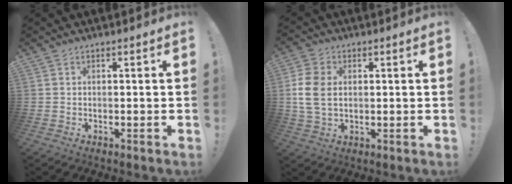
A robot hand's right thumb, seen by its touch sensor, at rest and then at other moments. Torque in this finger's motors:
{"motor_torque": [0.37, 0.99, 0.30, -0.33, 0.13]}